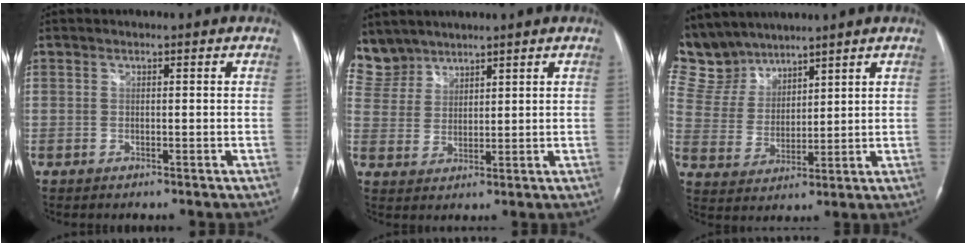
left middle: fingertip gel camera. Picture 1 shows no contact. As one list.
[{"total": 7.2, "force": [6.4, 3.3, -0.2], "torque": [-0.002, 0.011, 0.140]}, {"total": 11.0, "force": [10.1, 4.2, 1.3], "torque": [-0.046, 0.018, 0.220]}]